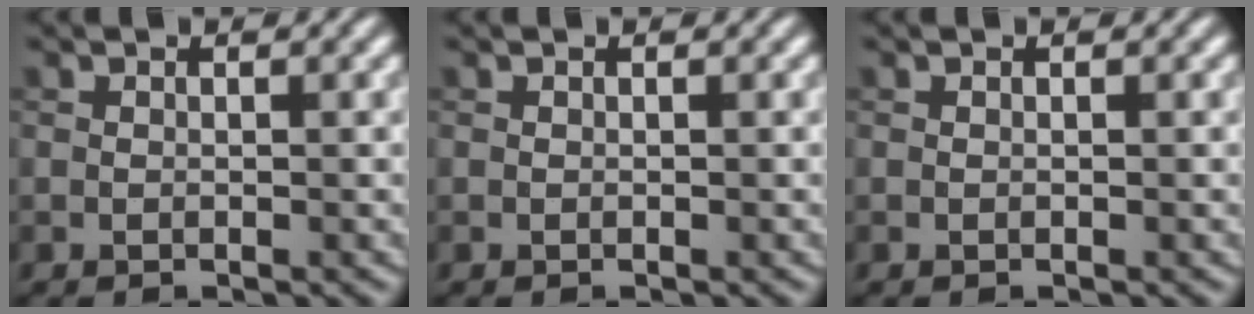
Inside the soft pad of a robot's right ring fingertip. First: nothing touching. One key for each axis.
{"total": 0.0}
{"total": 0.0}